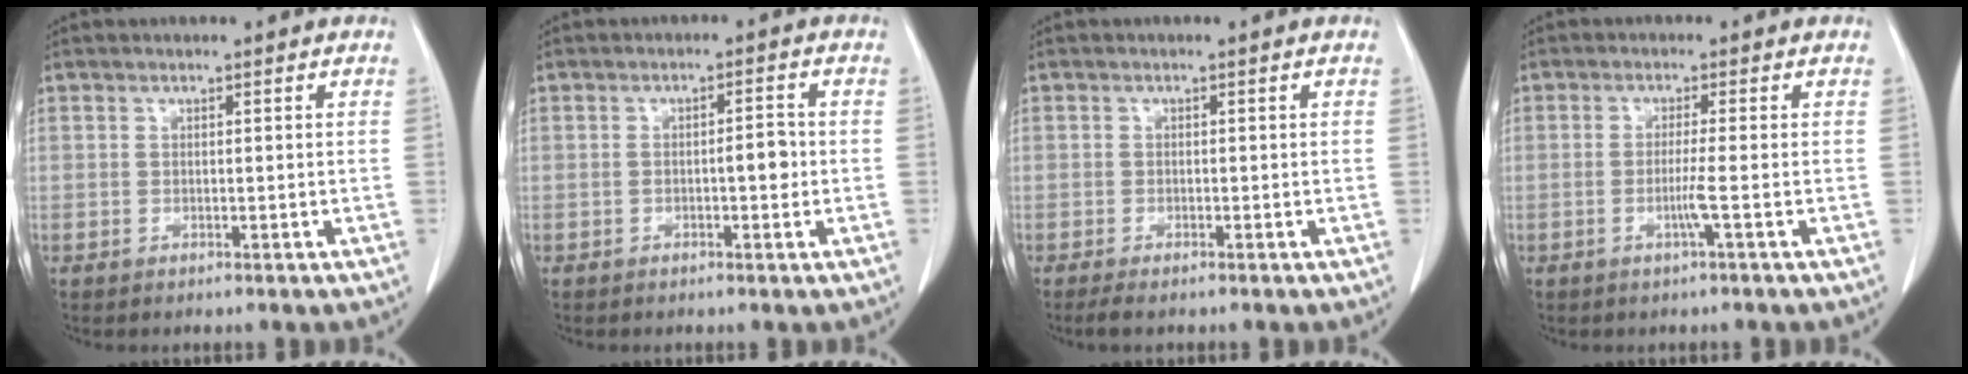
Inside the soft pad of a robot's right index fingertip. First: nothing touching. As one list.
[{"total": 2.6, "force": [-0.6, 0.7, 2.5], "torque": [-0.035, 0.005, -0.010]}, {"total": 1.7, "force": [-1.3, 0.2, 1.0], "torque": [-0.024, -0.006, -0.024]}, {"total": 2.7, "force": [-0.9, -0.8, 2.4], "torque": [-0.048, -0.004, -0.019]}]